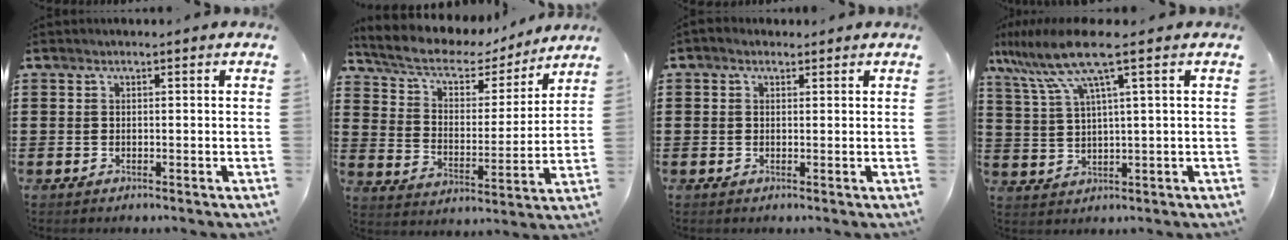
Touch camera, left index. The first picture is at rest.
{"total": 7.1, "force": [5.4, 3.1, 3.3], "torque": [-0.089, -0.026, 0.091]}
{"total": 0.8, "force": [0.3, 0.7, 0.3], "torque": [-0.008, 0.005, 0.005]}
{"total": 9.3, "force": [5.2, 0.5, 7.7], "torque": [-0.184, -0.022, 0.085]}